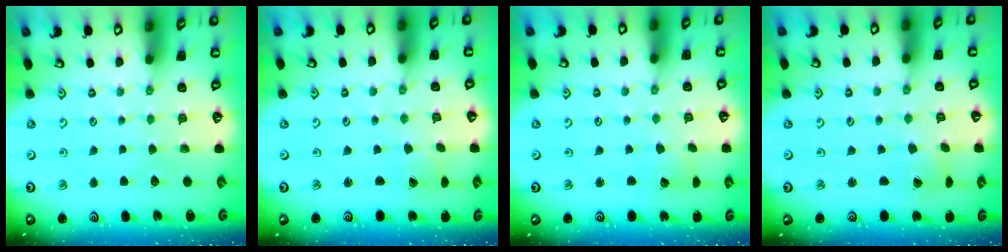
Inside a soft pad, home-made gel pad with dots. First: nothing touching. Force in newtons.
{"total": 0.0}
{"total": 2.0, "press": 2.0, "slide": 0.3}
{"total": 1.3, "press": 1.3, "slide": 0.3}